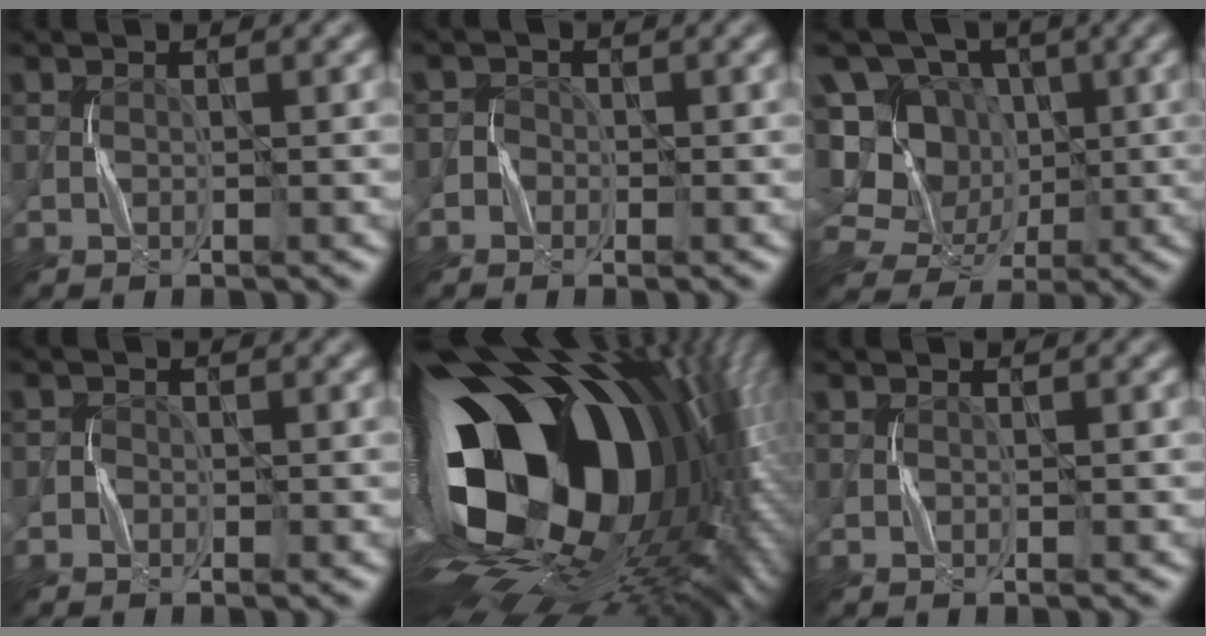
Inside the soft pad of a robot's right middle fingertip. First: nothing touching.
{"total": 1.3, "force": [-0.5, 1.2, 0.2], "torque": [0.005, 0.008, -0.014]}
{"total": 12.3, "force": [-0.1, 11.4, 4.6], "torque": [-0.135, 0.031, -0.019]}
{"total": 0.8, "force": [-0.4, 0.6, 0.1], "torque": [0.003, 0.002, -0.009]}
{"total": 22.2, "force": [2.4, 13.4, 17.5], "torque": [-0.304, -0.055, 0.048]}
{"total": 0.0}